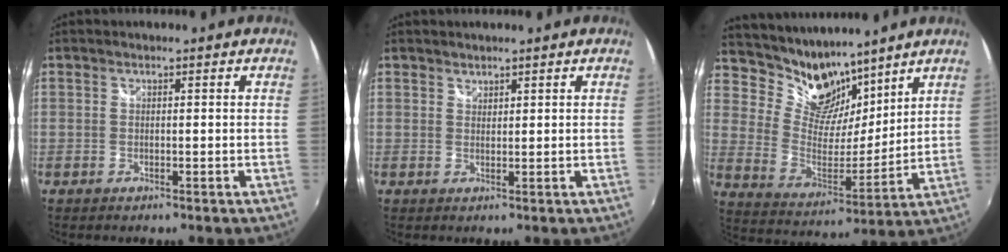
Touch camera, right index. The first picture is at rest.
{"total": 1.1, "force": [1.0, 0.4, 0.0], "torque": [0.002, 0.002, 0.018]}
{"total": 14.1, "force": [11.4, 6.6, 5.0], "torque": [-0.108, 0.001, 0.214]}